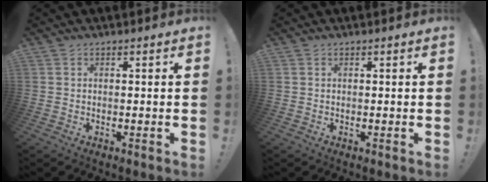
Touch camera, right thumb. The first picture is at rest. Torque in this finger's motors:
{"motor_torque": [-0.08, 0.08, -0.01, -0.02, 0.00]}